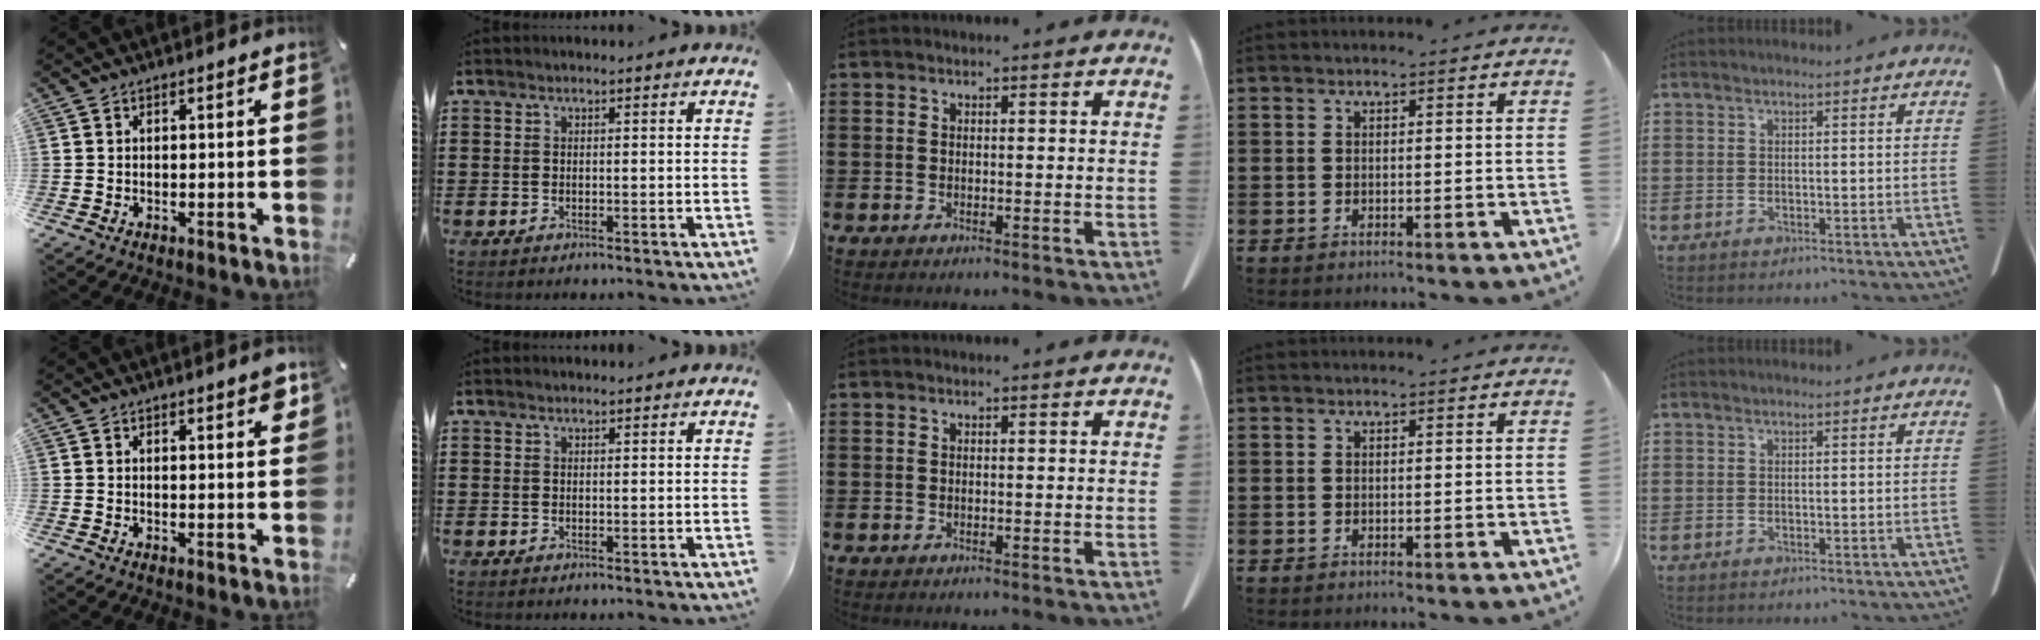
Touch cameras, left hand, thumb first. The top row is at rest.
{"thumb": {"total": 2.5, "force": [1.8, 0.8, 1.6], "torque": [-0.018, -0.007, 0.029]}, "index": {"total": 0.6, "force": [0.5, 0.2, 0.0], "torque": [-0.002, 0.000, 0.011]}}